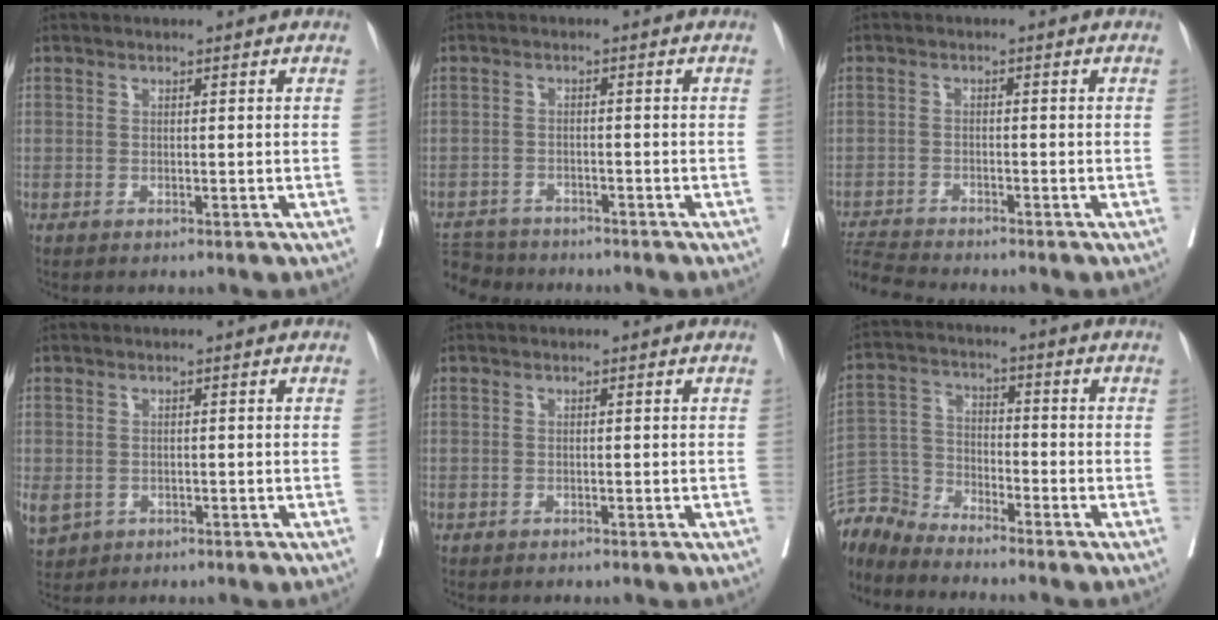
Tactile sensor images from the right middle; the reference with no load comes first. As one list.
[{"total": 6.6, "force": [-6.2, 2.1, 0.4], "torque": [-0.013, -0.003, -0.105]}, {"total": 4.7, "force": [-4.6, -0.8, 0.2], "torque": [-0.010, -0.015, -0.088]}, {"total": 5.6, "force": [-2.0, 4.8, 2.1], "torque": [-0.064, -0.007, -0.024]}, {"total": 0.0}, {"total": 6.2, "force": [-6.2, 0.2, -0.9], "torque": [0.009, 0.006, -0.125]}]